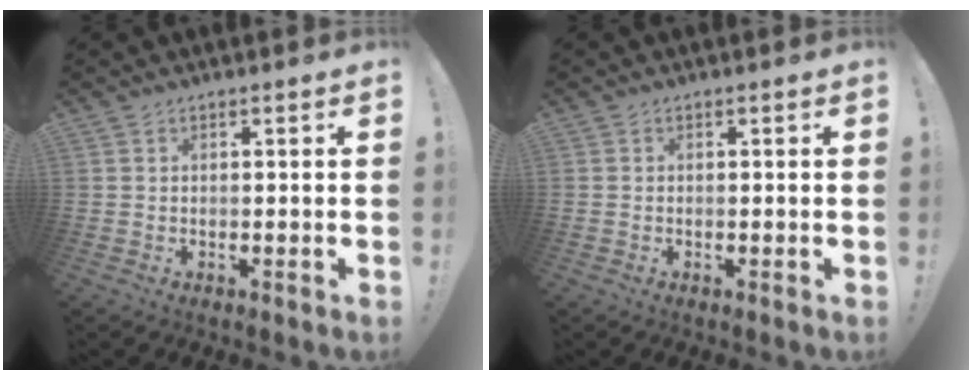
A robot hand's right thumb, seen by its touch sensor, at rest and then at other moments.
{"total": 0.0}